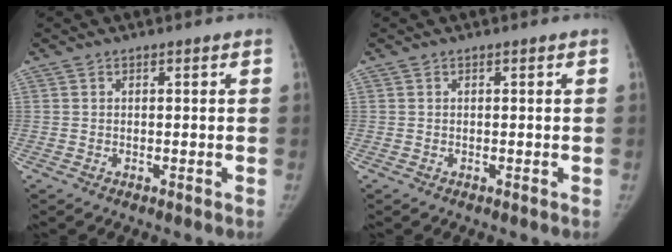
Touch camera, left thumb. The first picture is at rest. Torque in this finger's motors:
{"motor_torque": [0.05, -0.03, 0.08, -0.08, 0.03]}